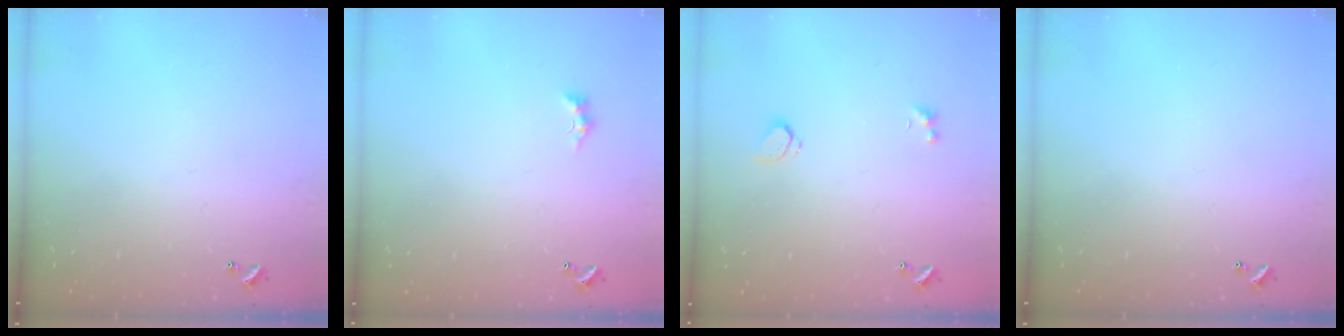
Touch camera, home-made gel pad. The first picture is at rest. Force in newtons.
{"total": 0.0}
{"total": 1.8, "press": 1.7, "slide": 0.6}
{"total": 0.0}